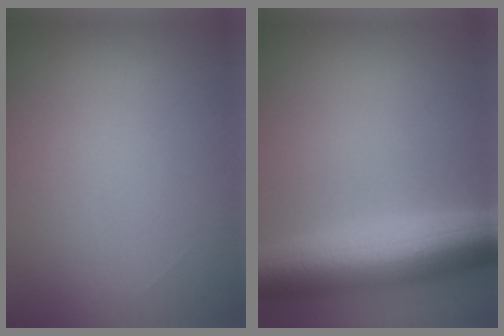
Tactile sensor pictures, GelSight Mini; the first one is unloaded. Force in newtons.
{"total": 9.9, "press": 9.9, "slide": 0.3}